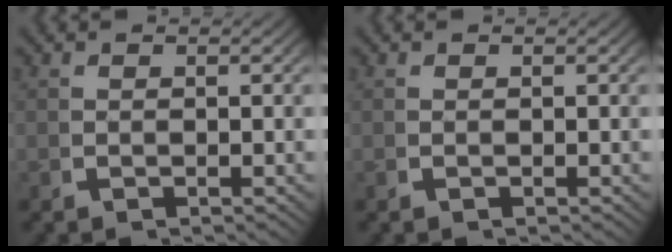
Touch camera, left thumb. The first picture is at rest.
{"total": 0.0}